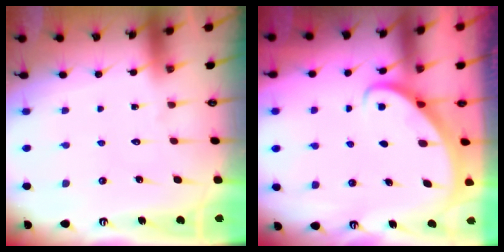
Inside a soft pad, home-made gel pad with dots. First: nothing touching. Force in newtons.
{"total": 2.7, "press": 2.7, "slide": 0.2}